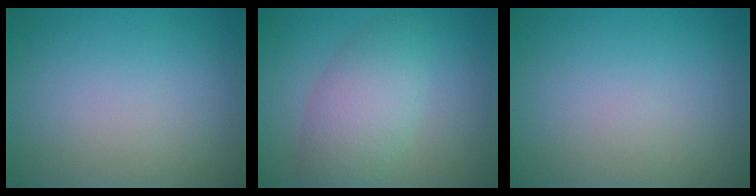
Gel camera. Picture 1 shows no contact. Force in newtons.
{"total": 5.1, "press": 5.1, "slide": 0.3}
{"total": 0.0}